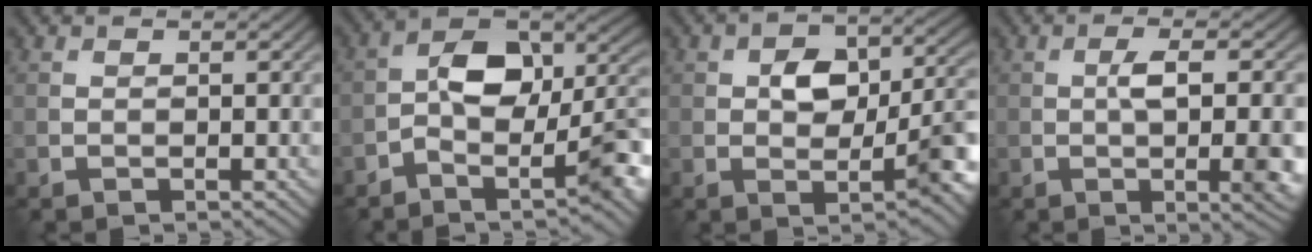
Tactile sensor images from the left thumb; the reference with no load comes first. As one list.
[{"total": 11.3, "force": [-2.6, 5.4, 9.6], "torque": [-0.147, 0.006, -0.057]}, {"total": 8.8, "force": [-0.7, 4.9, 7.3], "torque": [-0.100, 0.006, -0.016]}, {"total": 7.0, "force": [-0.4, 1.9, 6.7], "torque": [-0.110, -0.002, -0.004]}]